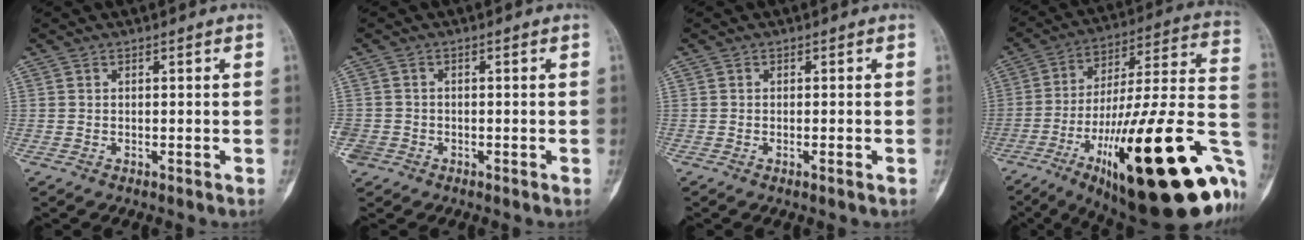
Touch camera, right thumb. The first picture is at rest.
{"total": 3.9, "force": [-1.9, 3.3, 1.1], "torque": [-0.027, 0.012, -0.036]}
{"total": 1.2, "force": [-0.5, 0.2, 1.1], "torque": [-0.020, 0.000, -0.007]}
{"total": 38.7, "force": [-14.2, 10.0, 34.6], "torque": [-0.437, 0.052, -0.215]}